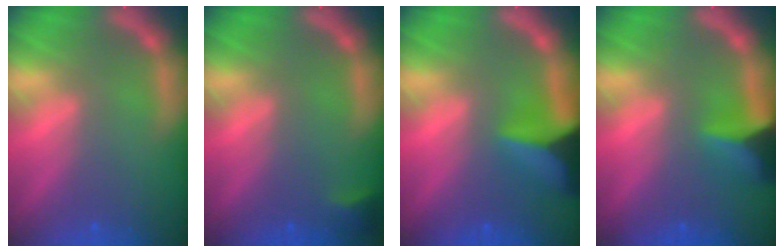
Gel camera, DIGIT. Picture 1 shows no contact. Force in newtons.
{"total": 1.4}
{"total": 7.9}
{"total": 5.0}